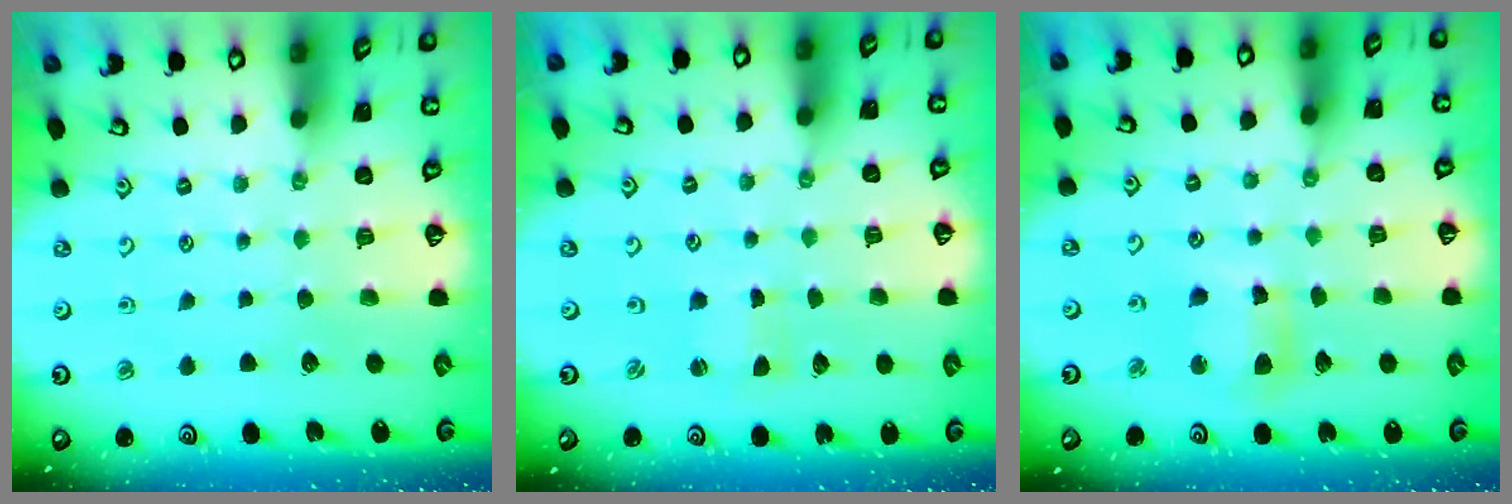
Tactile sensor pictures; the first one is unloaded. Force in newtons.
{"total": 1.1, "press": 1.1, "slide": 0.1}
{"total": 9.2, "press": 9.2, "slide": 1.0}